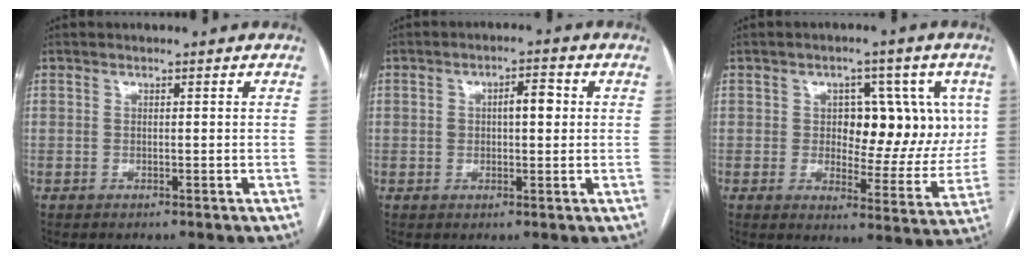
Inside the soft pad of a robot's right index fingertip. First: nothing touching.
{"total": 4.3, "force": [0.8, 1.8, 3.8], "torque": [-0.067, 0.020, 0.018]}
{"total": 12.1, "force": [2.3, 6.6, 9.9], "torque": [-0.112, 0.015, 0.040]}